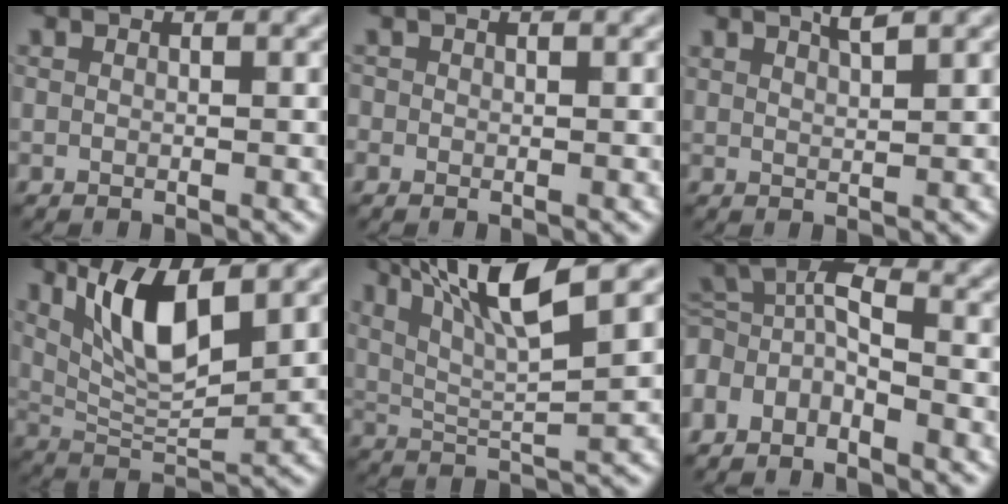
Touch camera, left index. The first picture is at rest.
{"total": 0.0}
{"total": 1.4, "force": [1.0, 0.3, 0.9], "torque": [-0.008, 0.003, 0.017]}
{"total": 7.1, "force": [2.7, 2.4, 6.0], "torque": [-0.115, -0.009, 0.054]}
{"total": 9.3, "force": [5.2, 2.0, 7.4], "torque": [-0.129, 0.013, 0.096]}
{"total": 4.0, "force": [-2.8, 1.6, 2.4], "torque": [-0.047, 0.008, -0.061]}